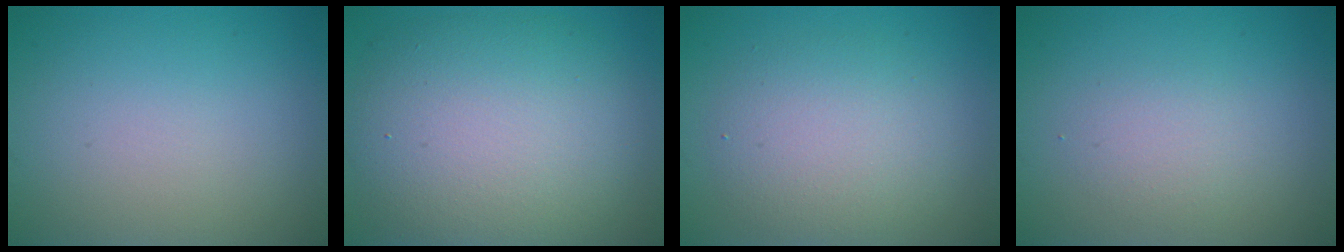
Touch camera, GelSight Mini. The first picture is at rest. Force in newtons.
{"total": 10.4, "press": 10.4, "slide": 0.5}
{"total": 4.3, "press": 4.3, "slide": 0.2}
{"total": 1.7, "press": 1.7, "slide": 0.1}